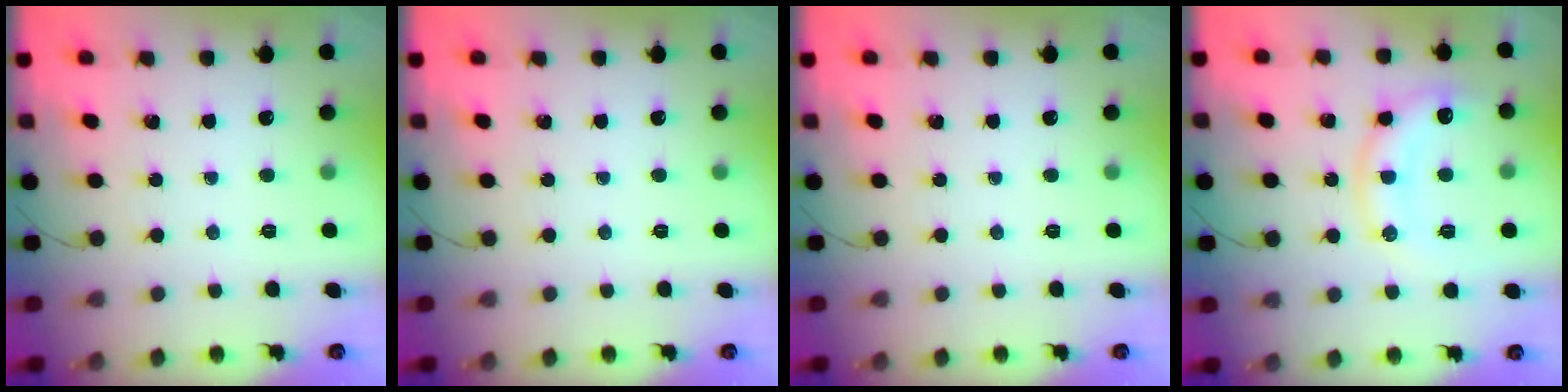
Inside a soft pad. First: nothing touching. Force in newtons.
{"total": 0.0}
{"total": 0.0}
{"total": 12.7, "press": 12.7, "slide": 0.9}